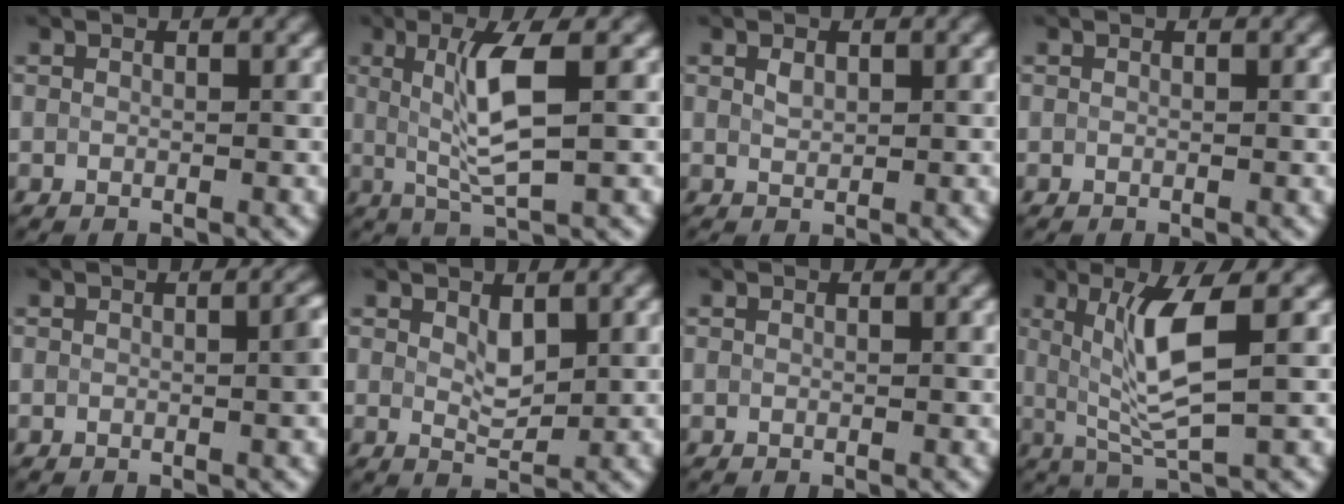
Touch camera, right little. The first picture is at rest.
{"total": 5.0, "force": [0.8, 0.8, 4.9], "torque": [-0.100, -0.001, 0.022]}
{"total": 0.9, "force": [0.6, 0.5, 0.6], "torque": [-0.016, 0.002, 0.012]}
{"total": 0.0}
{"total": 1.4, "force": [-0.2, 0.2, 1.3], "torque": [-0.021, 0.002, 0.000]}
{"total": 2.0, "force": [0.9, 0.9, 1.5], "torque": [-0.032, -0.002, 0.021]}
{"total": 0.0}
{"total": 5.5, "force": [1.1, 0.8, 5.3], "torque": [-0.111, 0.000, 0.029]}